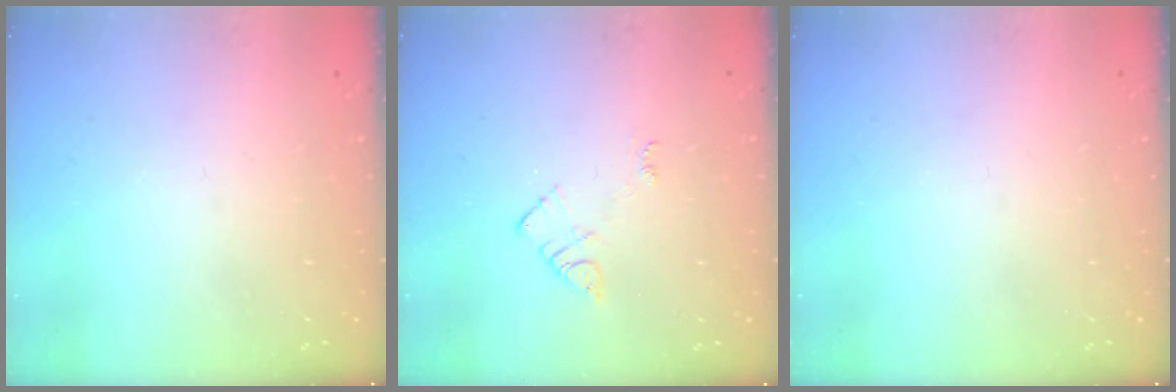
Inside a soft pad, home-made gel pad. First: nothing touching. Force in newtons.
{"total": 5.6, "press": 5.5, "slide": 0.7}
{"total": 0.0}